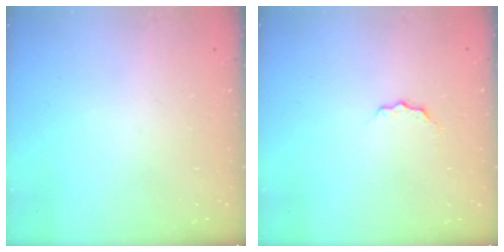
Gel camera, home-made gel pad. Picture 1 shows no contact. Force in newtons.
{"total": 3.2, "press": 3.2, "slide": 0.4}